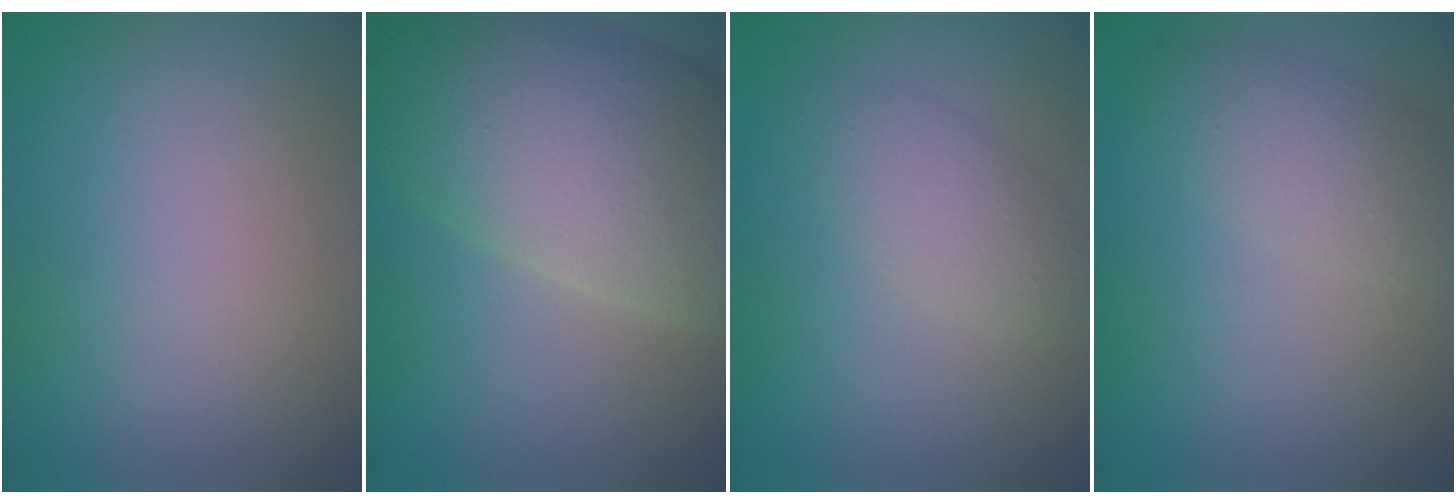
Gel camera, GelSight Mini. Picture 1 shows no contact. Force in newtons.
{"total": 12.2, "press": 12.2, "slide": 0.7}
{"total": 2.7, "press": 2.7, "slide": 0.1}
{"total": 3.3, "press": 3.3, "slide": 0.2}